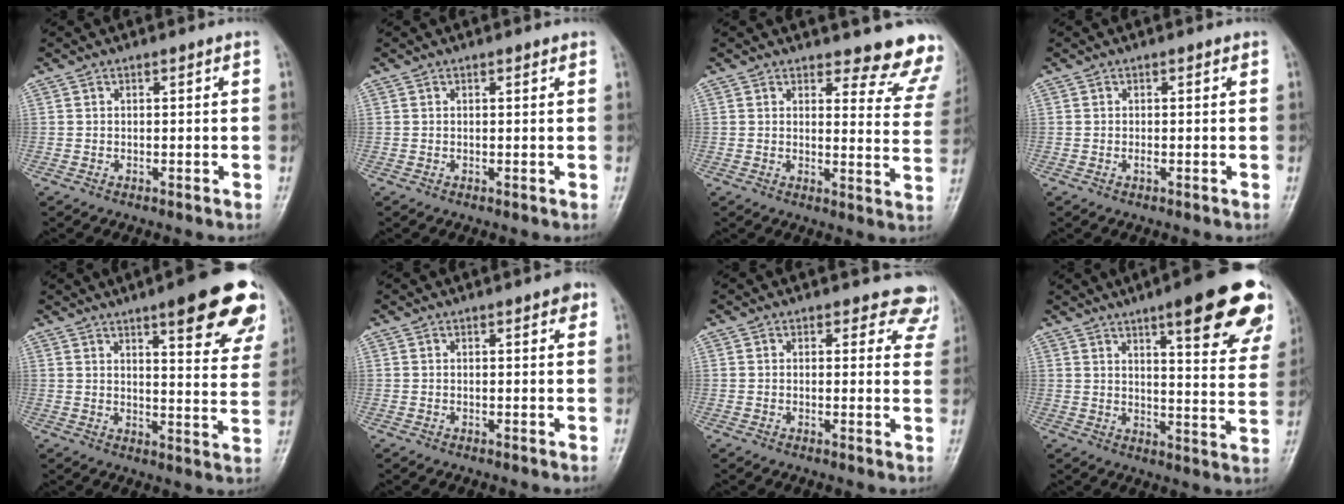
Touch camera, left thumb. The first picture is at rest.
{"total": 0.7, "force": [0.4, 0.4, 0.4], "torque": [-0.004, -0.002, 0.002]}
{"total": 12.4, "force": [11.8, 3.3, 2.1], "torque": [0.023, -0.112, 0.106]}
{"total": 0.8, "force": [-0.1, 0.4, 0.7], "torque": [-0.009, 0.000, -0.005]}
{"total": 19.2, "force": [11.4, 4.8, 14.8], "torque": [-0.153, -0.043, 0.136]}
{"total": 2.2, "force": [1.1, 0.9, 1.7], "torque": [-0.013, -0.001, 0.010]}
{"total": 6.7, "force": [5.5, 3.6, 0.7], "torque": [0.045, -0.022, 0.031]}
{"total": 22.5, "force": [13.1, 5.4, 17.4], "torque": [-0.192, -0.044, 0.161]}